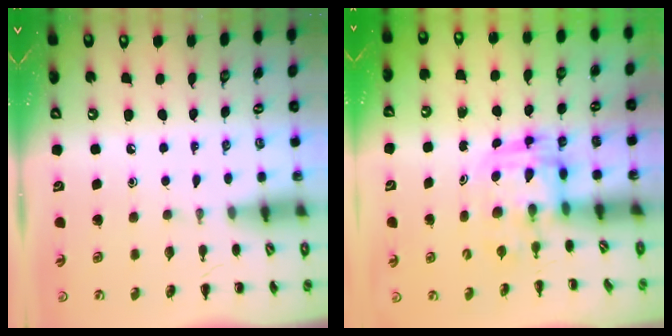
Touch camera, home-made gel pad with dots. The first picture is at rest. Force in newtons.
{"total": 3.3, "press": 3.2, "slide": 0.7}